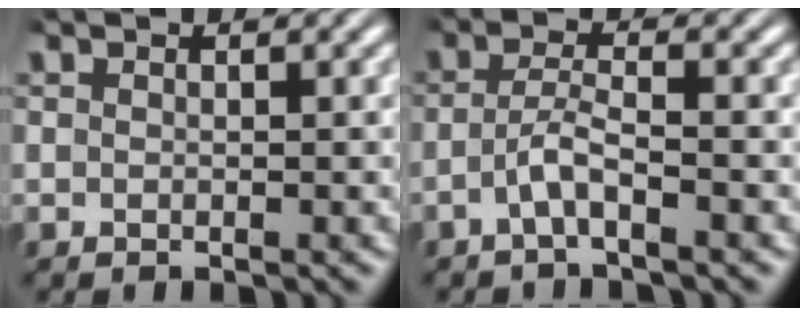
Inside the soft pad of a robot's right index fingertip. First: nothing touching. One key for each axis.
{"total": 2.7, "fx": -1.9, "fy": 0.3, "fz": 1.9, "tx": -0.041, "ty": -0.003, "tz": -0.035}